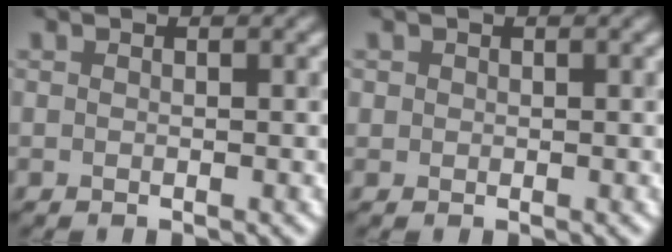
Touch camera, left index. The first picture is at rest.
{"total": 0.7, "force": [0.3, 0.7, 0.0], "torque": [0.008, -0.002, 0.003]}